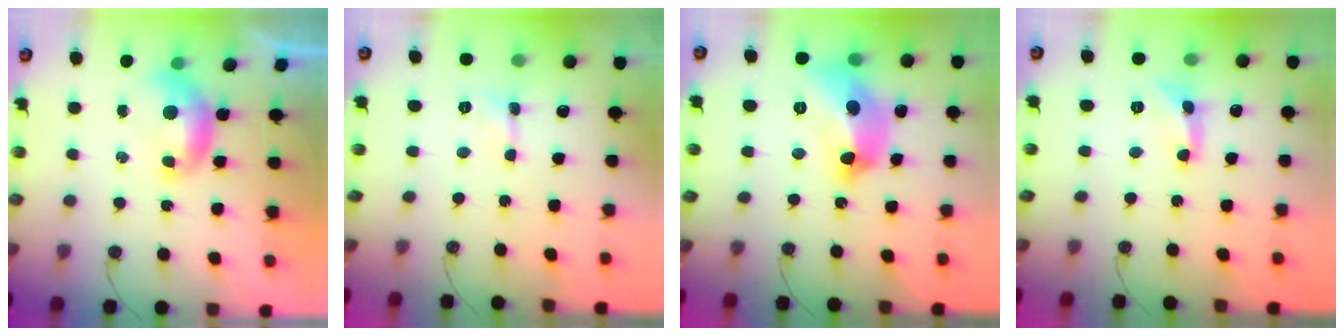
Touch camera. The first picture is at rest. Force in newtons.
{"total": 0.0}
{"total": 13.0, "press": 13.0, "slide": 0.6}
{"total": 1.3, "press": 1.3, "slide": 0.1}